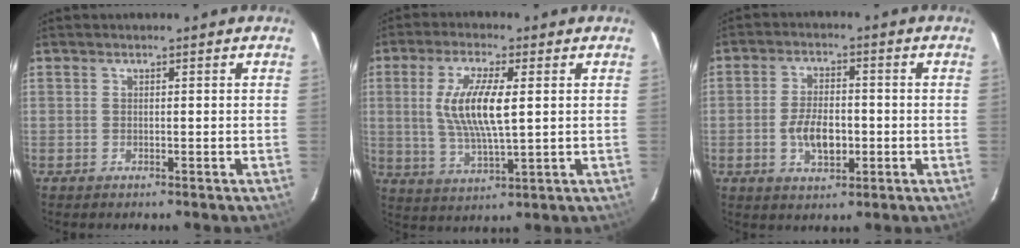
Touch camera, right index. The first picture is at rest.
{"total": 10.7, "force": [1.6, 2.8, 10.2], "torque": [-0.202, -0.002, 0.033]}
{"total": 7.6, "force": [-1.7, 4.0, 6.2], "torque": [-0.124, -0.001, -0.026]}